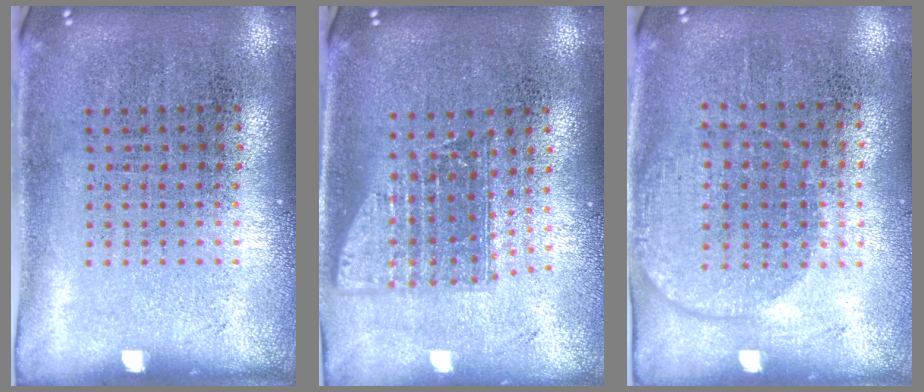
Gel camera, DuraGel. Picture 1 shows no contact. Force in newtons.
{"total": 1.6, "press": 1.2, "slide": 1.0}
{"total": 1.4, "press": 1.2, "slide": 0.6}